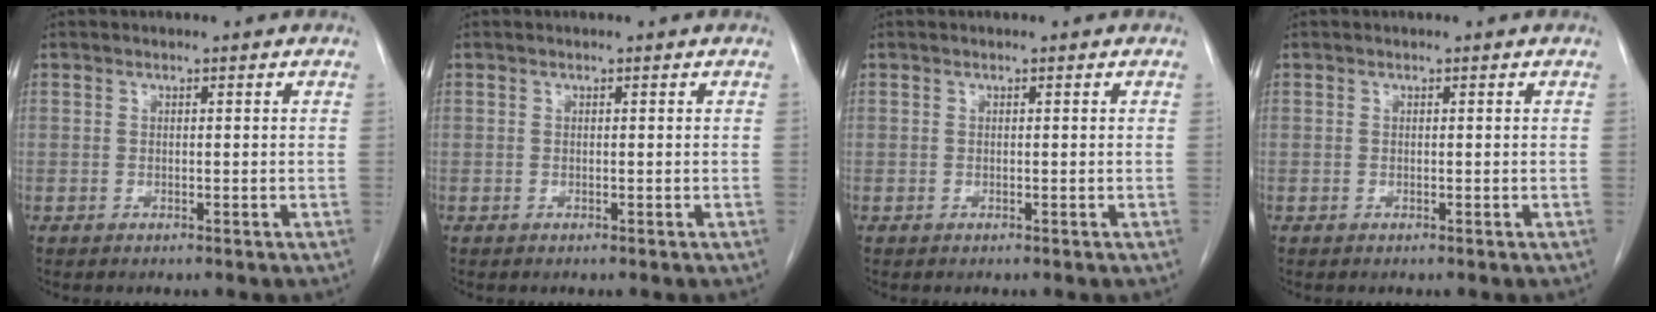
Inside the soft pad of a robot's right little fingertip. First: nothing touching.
{"total": 0.0}
{"total": 0.0}
{"total": 0.0}